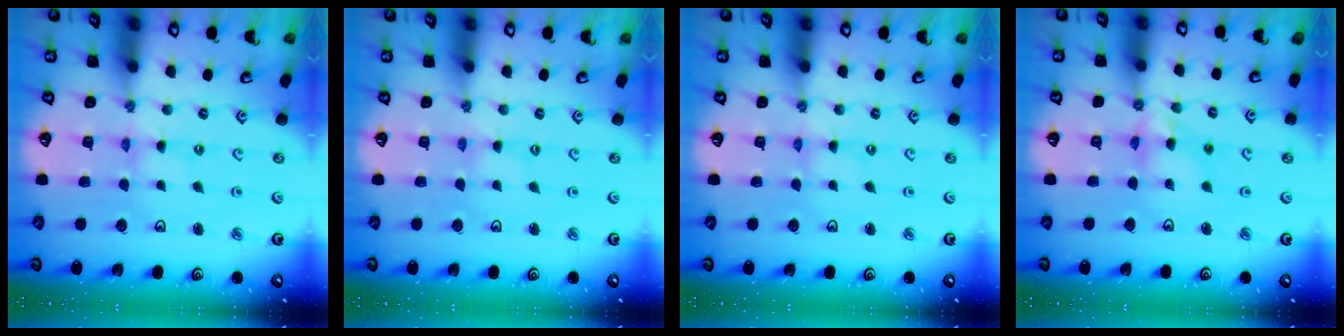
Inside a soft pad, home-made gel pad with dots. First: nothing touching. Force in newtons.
{"total": 0.0}
{"total": 0.0}
{"total": 6.7, "press": 6.7, "slide": 0.6}